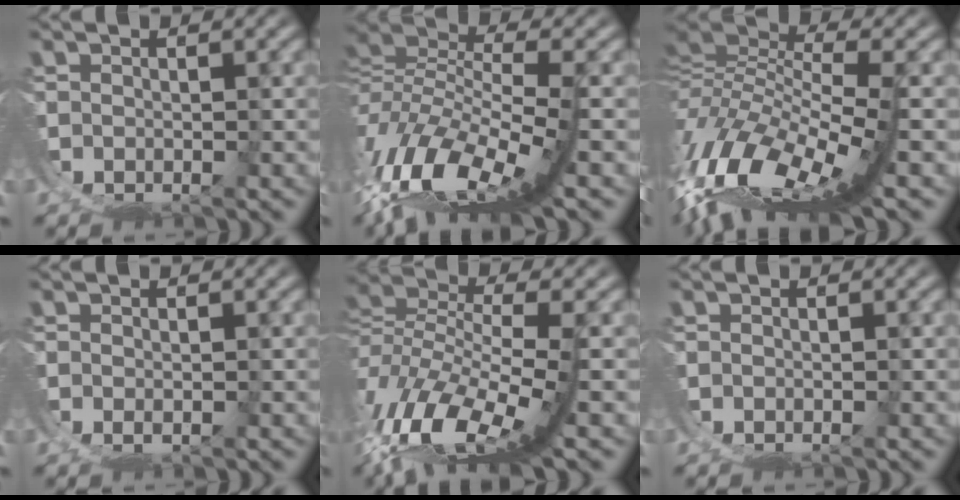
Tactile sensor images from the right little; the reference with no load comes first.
{"total": 10.5, "force": [1.6, 5.4, 8.8], "torque": [-0.180, -0.015, 0.034]}
{"total": 13.9, "force": [0.7, 7.5, 11.7], "torque": [-0.228, -0.024, 0.027]}
{"total": 2.2, "force": [1.5, -1.6, -0.1], "torque": [0.006, 0.004, 0.025]}
{"total": 8.2, "force": [1.3, 4.0, 7.1], "torque": [-0.164, -0.022, 0.030]}
{"total": 0.0}